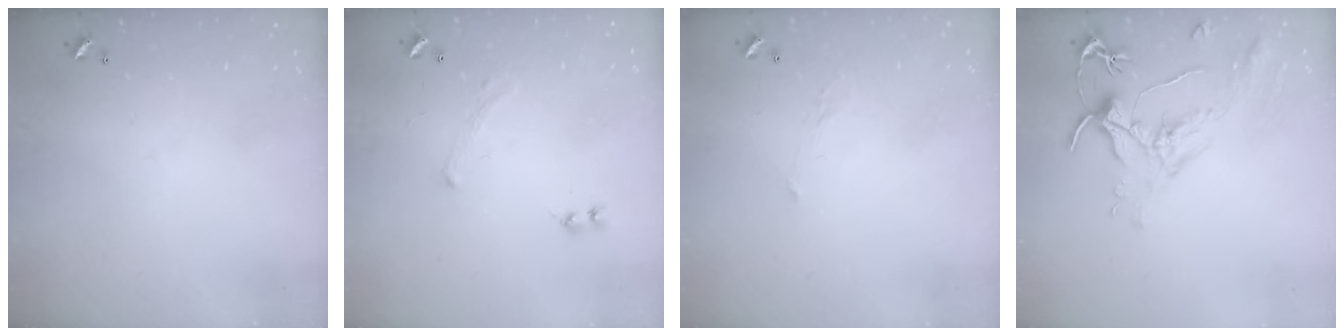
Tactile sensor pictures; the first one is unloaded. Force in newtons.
{"total": 0.0}
{"total": 5.4, "press": 5.4, "slide": 0.8}
{"total": 1.6, "press": 1.4, "slide": 0.7}